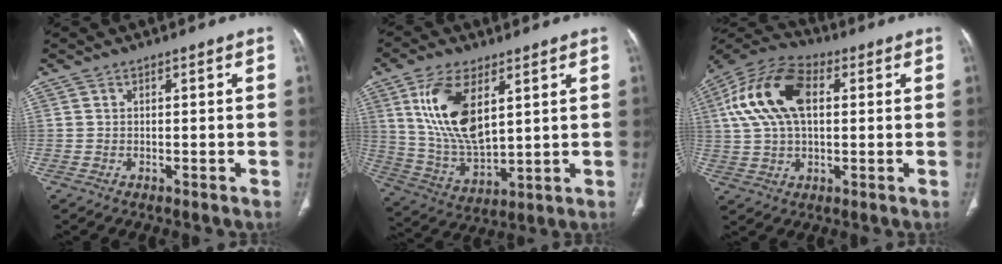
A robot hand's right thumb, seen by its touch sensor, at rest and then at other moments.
{"total": 15.3, "force": [5.6, 7.3, 12.2], "torque": [-0.235, -0.026, 0.120]}
{"total": 16.3, "force": [3.5, 9.5, 12.8], "torque": [-0.252, 0.024, 0.058]}